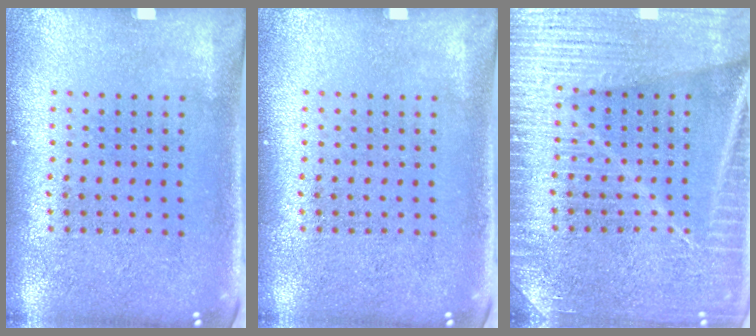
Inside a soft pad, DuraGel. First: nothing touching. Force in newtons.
{"total": 0.0}
{"total": 4.1, "press": 4.1, "slide": 0.6}